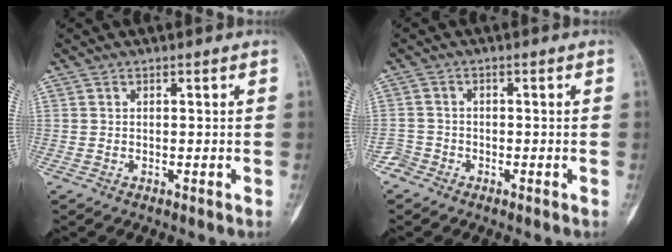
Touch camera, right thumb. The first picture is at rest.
{"total": 2.4, "force": [-1.8, 1.5, -0.4], "torque": [0.014, 0.009, -0.042]}